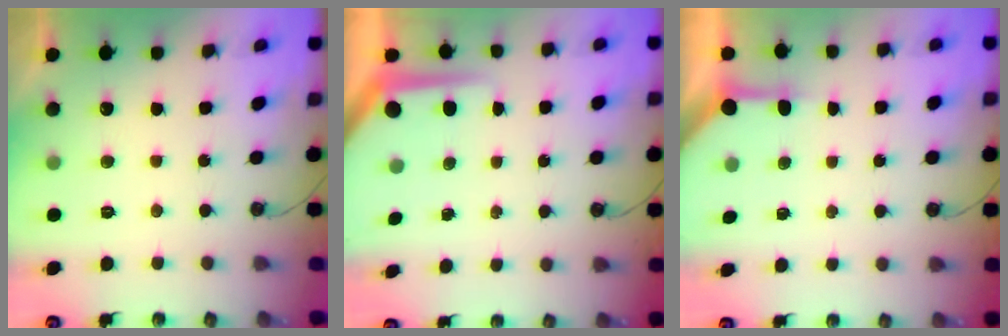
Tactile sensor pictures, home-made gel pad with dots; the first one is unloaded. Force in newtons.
{"total": 5.6, "press": 5.6, "slide": 0.4}
{"total": 3.2, "press": 3.2, "slide": 0.5}